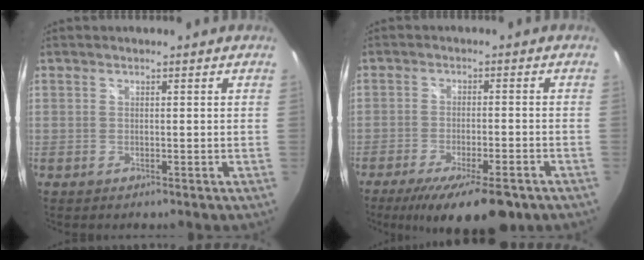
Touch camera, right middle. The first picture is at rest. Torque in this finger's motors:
{"motor_torque": [1.25, -0.88, 0.27, 0.14]}